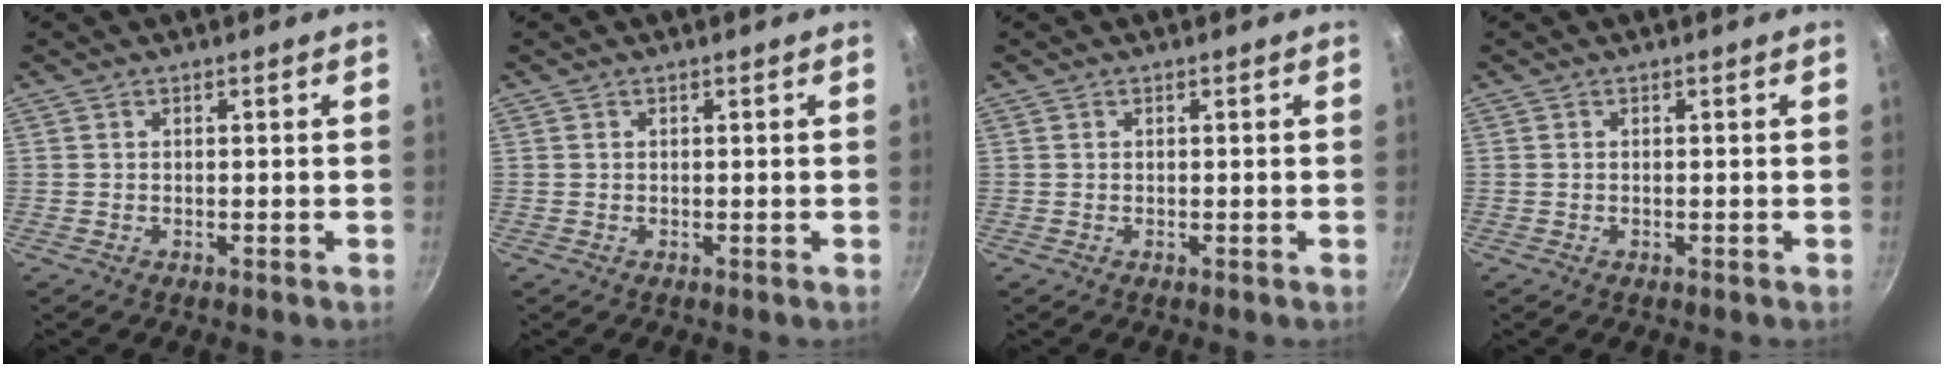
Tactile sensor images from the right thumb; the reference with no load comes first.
{"total": 0.0}
{"total": 0.0}
{"total": 0.0}